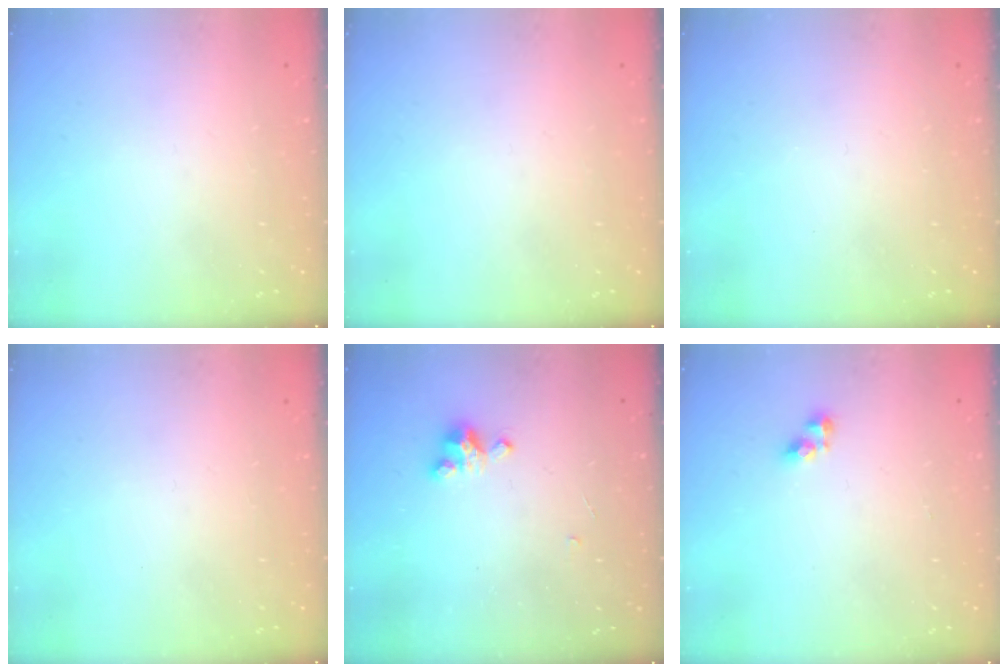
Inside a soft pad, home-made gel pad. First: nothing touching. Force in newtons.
{"total": 0.0}
{"total": 0.0}
{"total": 0.0}
{"total": 2.6, "press": 2.6, "slide": 0.3}
{"total": 4.2, "press": 4.2, "slide": 0.4}